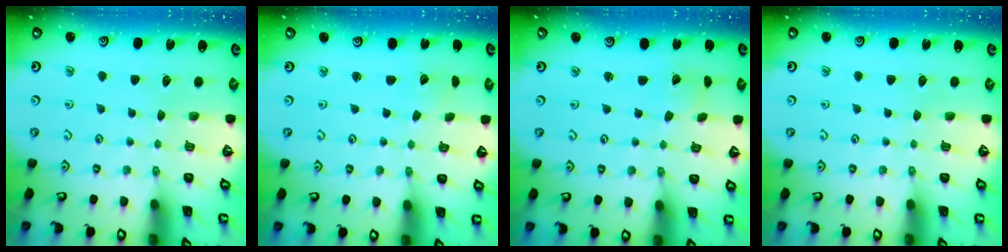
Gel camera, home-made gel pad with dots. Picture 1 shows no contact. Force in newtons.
{"total": 1.5, "press": 1.5, "slide": 0.0}
{"total": 1.9, "press": 1.8, "slide": 0.3}
{"total": 0.0}